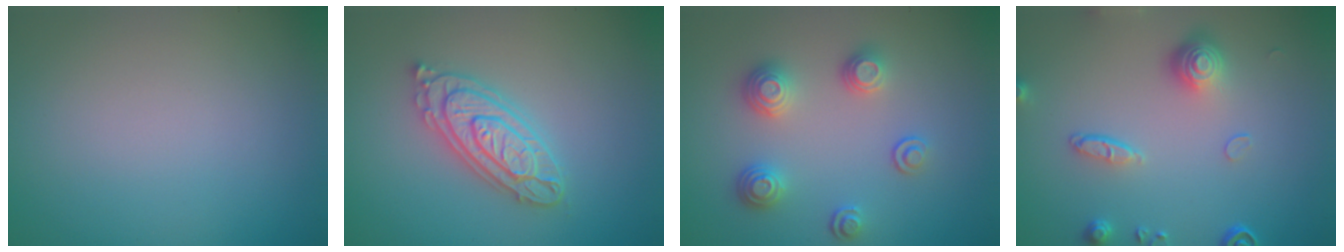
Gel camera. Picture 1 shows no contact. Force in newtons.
{"total": 4.3, "press": 4.2, "slide": 0.8}
{"total": 3.4, "press": 2.9, "slide": 1.8}
{"total": 4.2, "press": 3.2, "slide": 2.7}